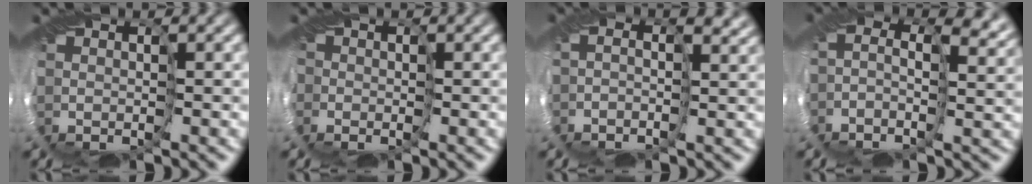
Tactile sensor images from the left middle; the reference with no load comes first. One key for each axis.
{"total": 1.7, "fx": -0.3, "fy": 1.6, "fz": 0.5, "tx": -0.008, "ty": -0.005, "tz": -0.009}
{"total": 5.2, "fx": 1.7, "fy": 3.2, "fz": 3.6, "tx": -0.062, "ty": 0.019, "tz": 0.019}
{"total": 7.2, "fx": 1.6, "fy": 4.5, "fz": 5.4, "tx": -0.081, "ty": 0.016, "tz": 0.018}